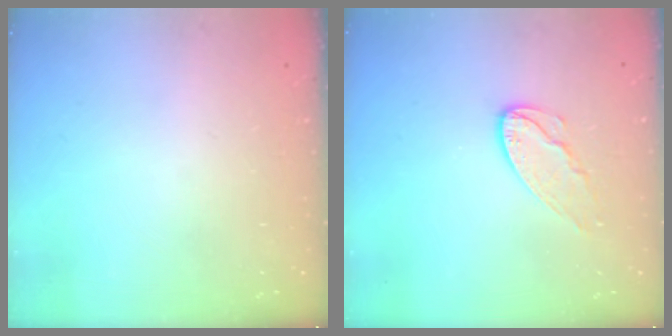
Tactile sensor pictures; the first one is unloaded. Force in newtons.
{"total": 7.6, "press": 7.6, "slide": 0.3}